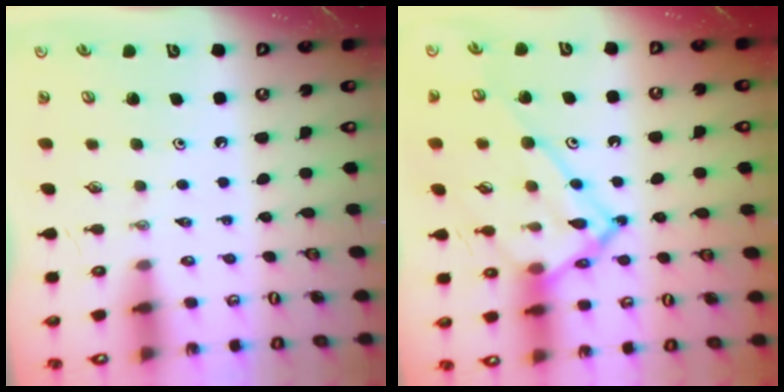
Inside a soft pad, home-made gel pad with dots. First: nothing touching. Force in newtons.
{"total": 18.3, "press": 18.2, "slide": 2.0}